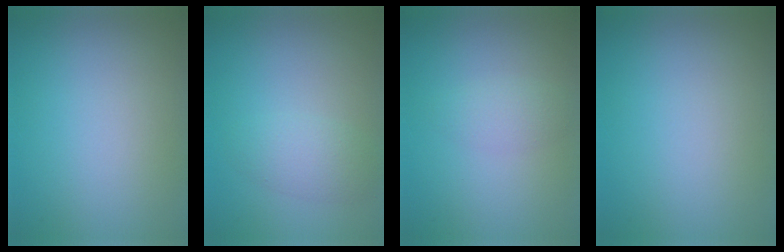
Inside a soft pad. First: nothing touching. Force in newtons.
{"total": 2.4, "press": 2.4, "slide": 0.0}
{"total": 1.6, "press": 1.6, "slide": 0.1}
{"total": 0.0}